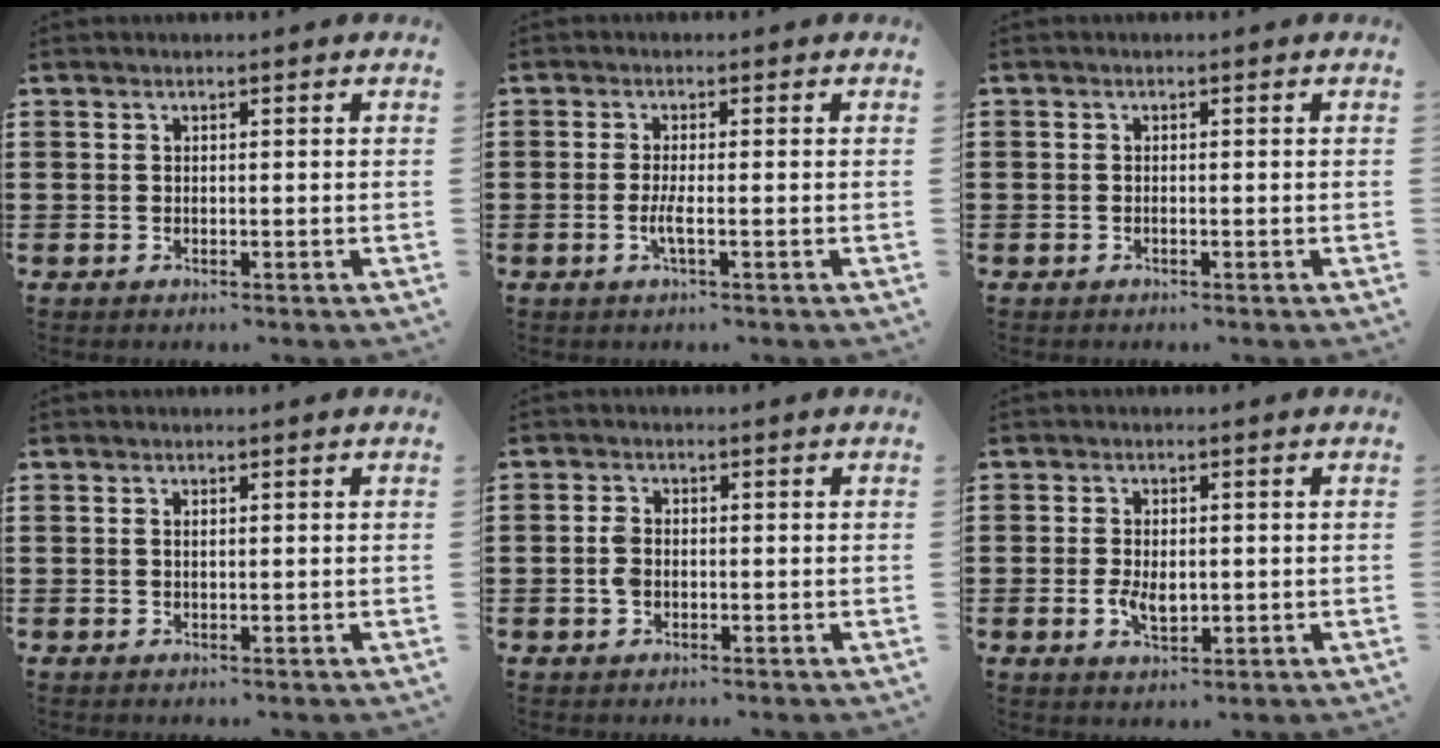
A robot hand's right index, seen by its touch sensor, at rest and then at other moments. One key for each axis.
{"total": 2.5, "fx": -0.8, "fy": 0.1, "fz": 2.4, "tx": -0.047, "ty": -0.005, "tz": -0.016}
{"total": 0.5, "fx": -0.4, "fy": 0.3, "fz": 0.1, "tx": 0.000, "ty": 0.002, "tz": -0.009}
{"total": 0.8, "fx": 0.2, "fy": 0.4, "fz": 0.7, "tx": -0.015, "ty": 0.001, "tz": 0.003}
{"total": 2.4, "fx": -0.4, "fy": 1.6, "fz": 1.8, "tx": -0.050, "ty": -0.001, "tz": -0.012}
{"total": 3.6, "fx": -0.4, "fy": 2.1, "fz": 2.9, "tx": -0.062, "ty": 0.002, "tz": -0.008}